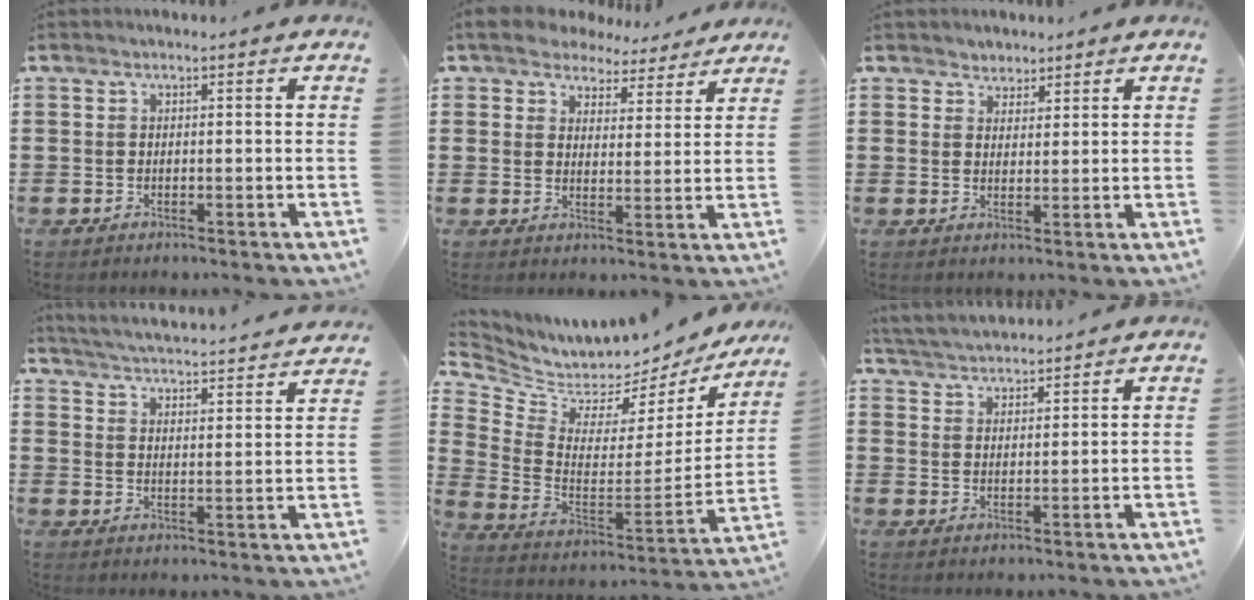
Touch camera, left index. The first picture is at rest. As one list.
[{"total": 5.8, "force": [5.4, 2.0, 0.5], "torque": [-0.038, -0.022, 0.099]}, {"total": 2.4, "force": [1.9, 1.4, -0.3], "torque": [-0.005, 0.008, 0.037]}, {"total": 3.6, "force": [3.5, -0.8, 0.2], "torque": [-0.025, -0.038, 0.052]}, {"total": 4.6, "force": [4.1, 1.9, 0.8], "torque": [-0.050, -0.057, 0.065]}, {"total": 3.5, "force": [3.5, 0.1, -0.1], "torque": [-0.012, -0.011, 0.063]}]